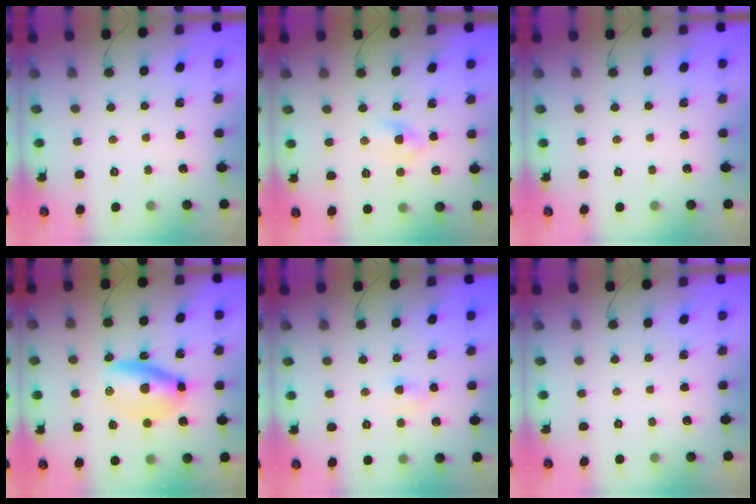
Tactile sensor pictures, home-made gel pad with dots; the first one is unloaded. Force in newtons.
{"total": 2.7, "press": 2.5, "slide": 1.1}
{"total": 0.0}
{"total": 7.9, "press": 7.6, "slide": 2.2}
{"total": 3.5, "press": 3.3, "slide": 1.2}
{"total": 0.0}